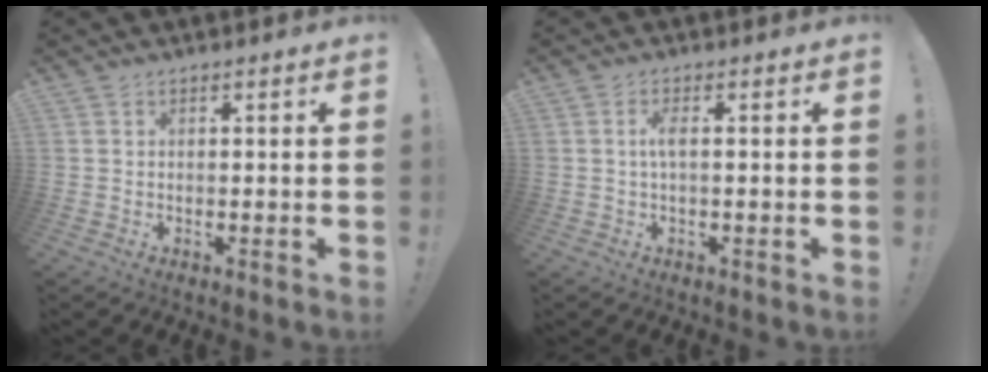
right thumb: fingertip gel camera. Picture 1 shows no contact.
{"total": 3.0, "force": [0.0, 0.6, 3.0], "torque": [-0.063, 0.008, -0.001]}